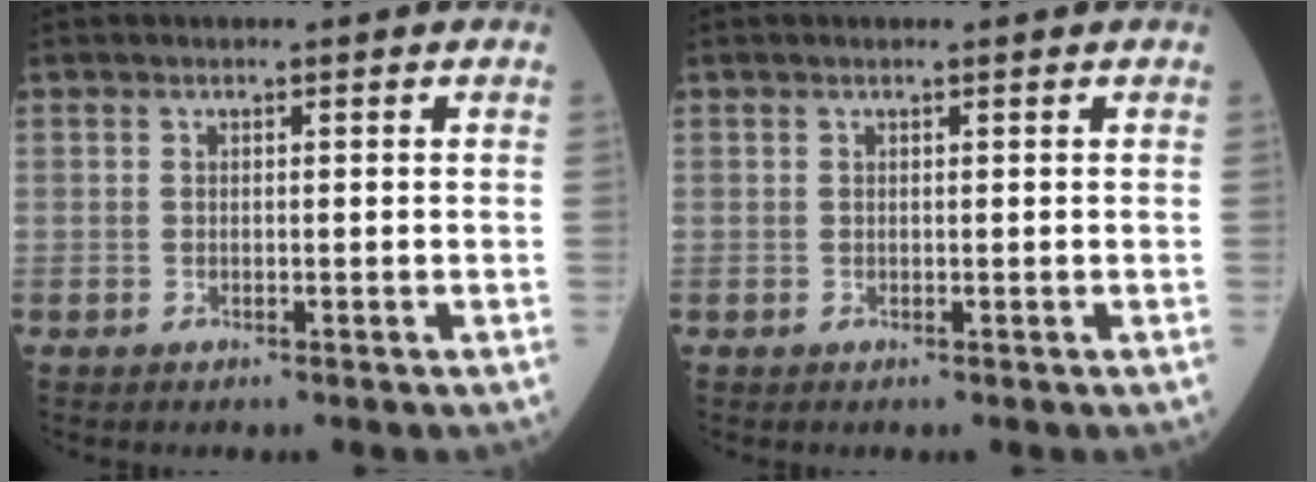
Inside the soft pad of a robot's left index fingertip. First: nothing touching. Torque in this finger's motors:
{"motor_torque": [-0.13, 0.08, -0.02, -0.01]}